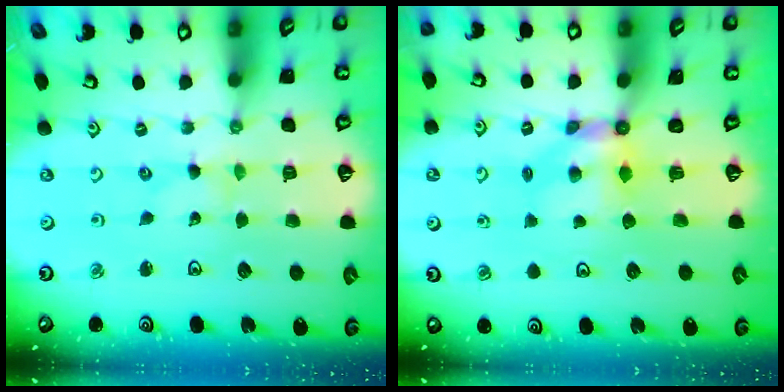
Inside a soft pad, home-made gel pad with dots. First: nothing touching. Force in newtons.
{"total": 5.1, "press": 5.1, "slide": 0.2}